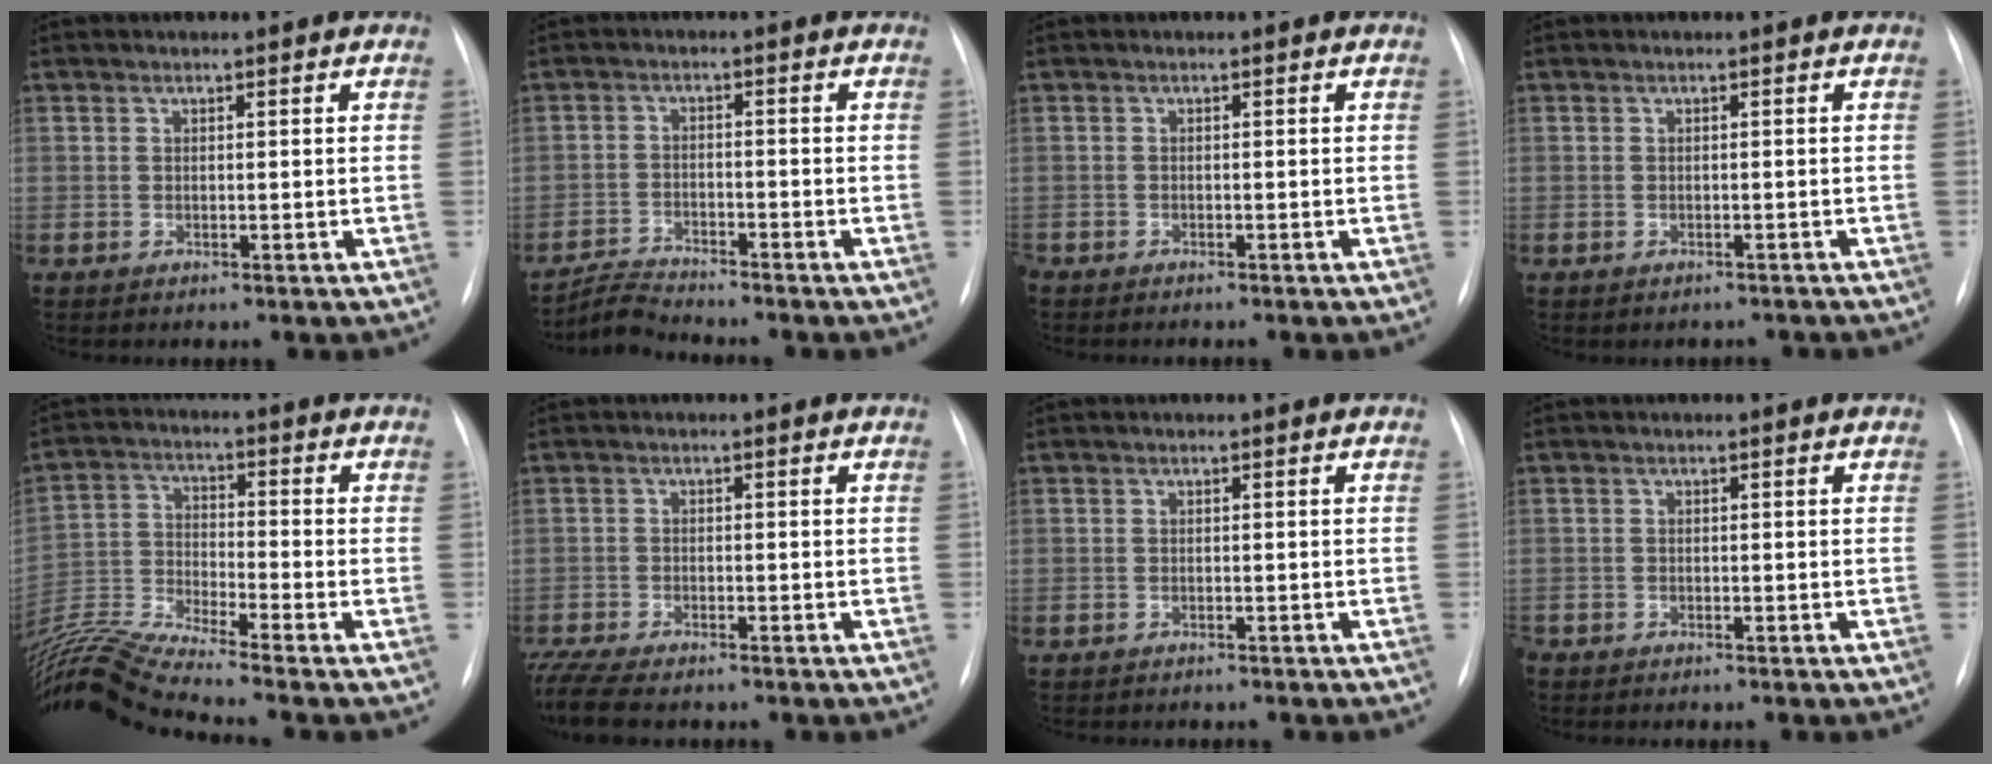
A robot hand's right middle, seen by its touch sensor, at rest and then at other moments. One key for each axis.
{"total": 4.0, "fx": -3.9, "fy": -0.7, "fz": -0.4, "tx": 0.001, "ty": -0.018, "tz": -0.073}
{"total": 2.1, "fx": -1.8, "fy": 0.7, "fz": 0.7, "tx": -0.012, "ty": -0.003, "tz": -0.025}
{"total": 2.3, "fx": -2.0, "fy": 1.0, "fz": 0.3, "tx": -0.007, "ty": 0.002, "tz": -0.023}
{"total": 12.4, "fx": -11.4, "fy": -2.3, "fz": 4.3, "tx": -0.091, "ty": -0.009, "tz": -0.217}
{"total": 9.0, "fx": -7.5, "fy": 2.2, "fz": 4.4, "tx": -0.092, "ty": -0.012, "tz": -0.126}
{"total": 3.5, "fx": -3.2, "fy": 1.0, "fz": 1.2, "tx": -0.017, "ty": -0.006, "tz": -0.033}
{"total": 2.3, "fx": -2.0, "fy": 0.8, "fz": 0.8, "tx": -0.012, "ty": -0.004, "tz": -0.027}